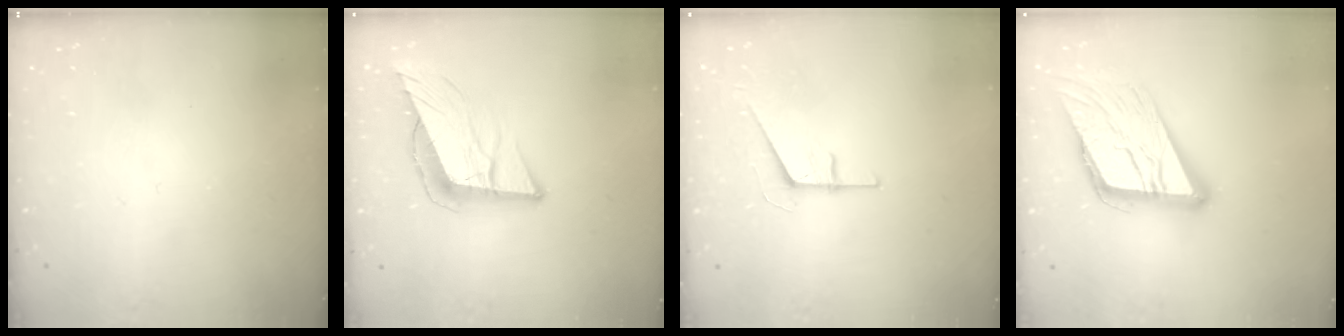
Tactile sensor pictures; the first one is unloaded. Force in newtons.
{"total": 12.4, "press": 11.9, "slide": 3.6}
{"total": 5.9, "press": 5.9, "slide": 0.6}
{"total": 18.6, "press": 18.4, "slide": 2.2}